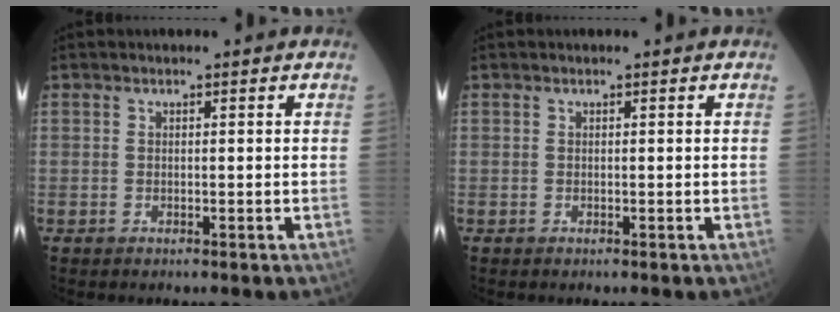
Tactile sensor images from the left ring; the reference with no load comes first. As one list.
[{"total": 0.0}]